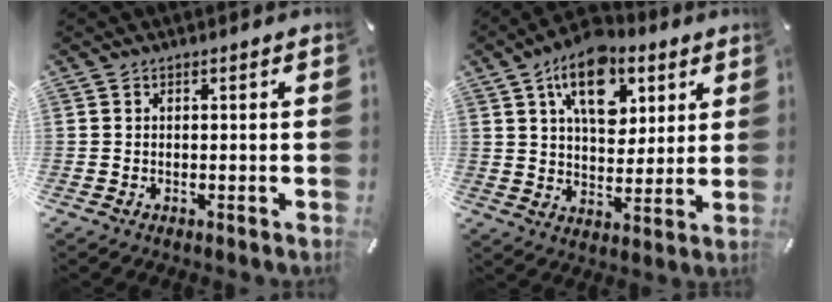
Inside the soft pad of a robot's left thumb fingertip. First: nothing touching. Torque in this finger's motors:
{"motor_torque": [1.51, 2.12, 2.04, -0.73, 0.54]}